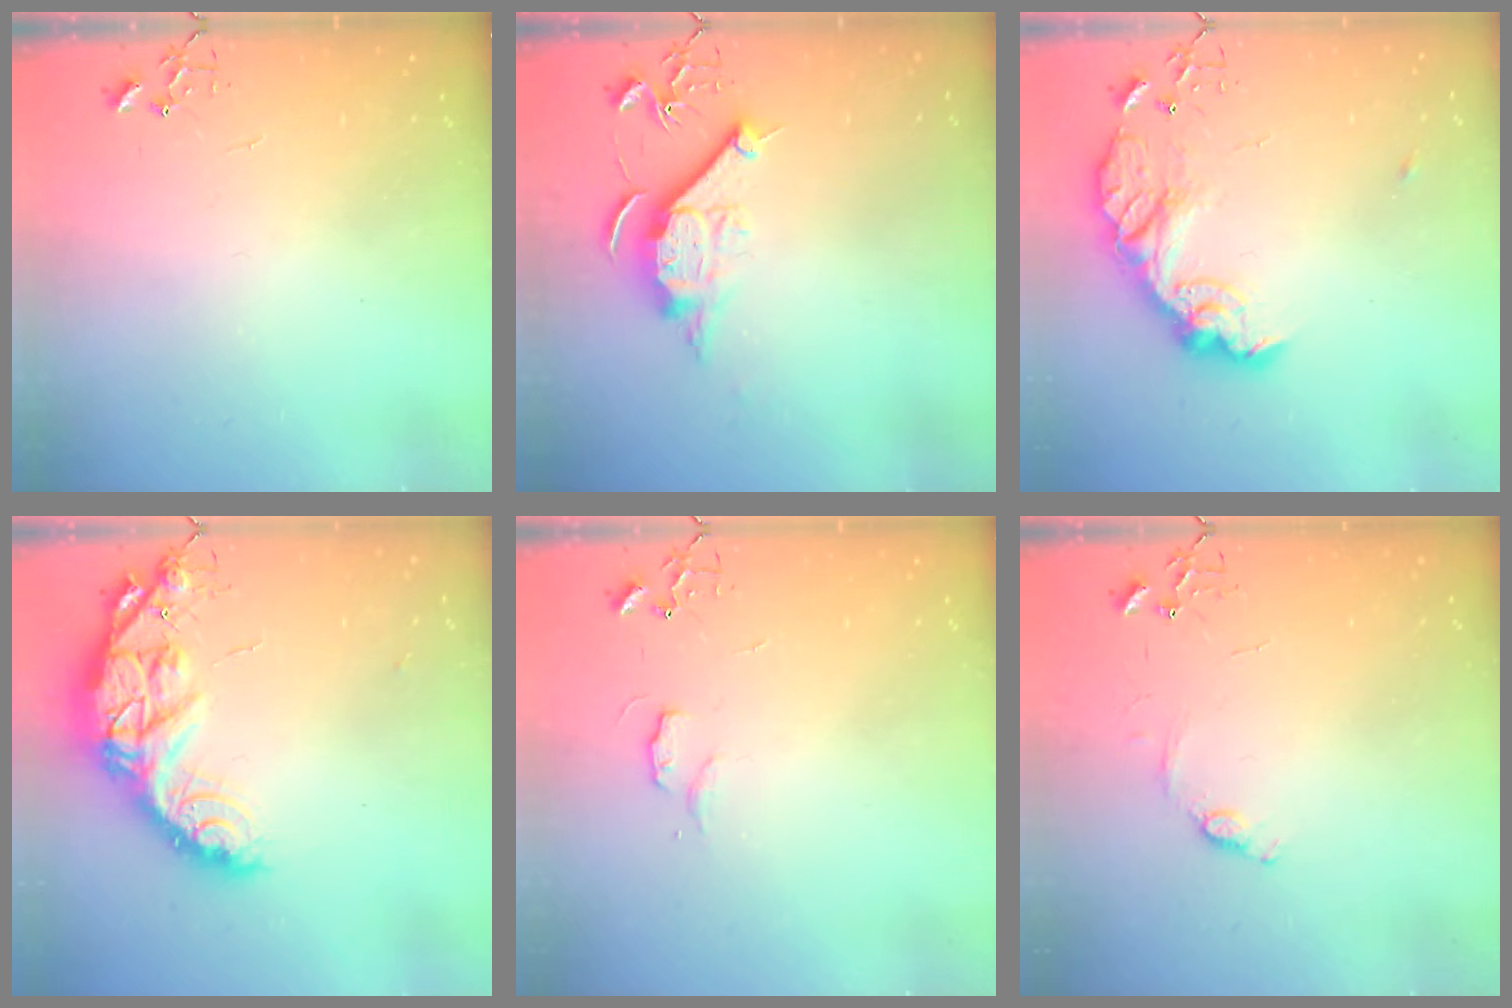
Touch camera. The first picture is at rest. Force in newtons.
{"total": 10.7, "press": 10.7, "slide": 1.1}
{"total": 15.7, "press": 15.7, "slide": 1.0}
{"total": 17.5, "press": 17.4, "slide": 1.4}
{"total": 4.9, "press": 4.9, "slide": 0.6}
{"total": 7.3, "press": 7.3, "slide": 0.7}